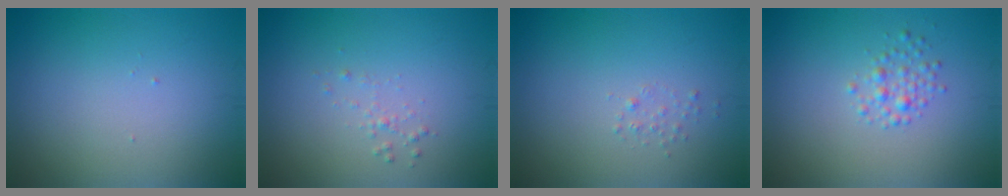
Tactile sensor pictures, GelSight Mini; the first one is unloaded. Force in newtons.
{"total": 0.7, "press": 0.7, "slide": 0.1}
{"total": 0.6, "press": 0.6, "slide": 0.0}
{"total": 1.6, "press": 1.6, "slide": 0.1}